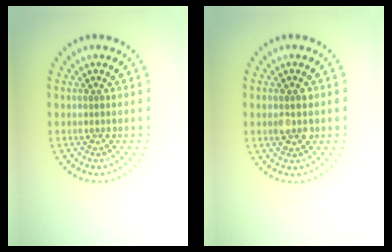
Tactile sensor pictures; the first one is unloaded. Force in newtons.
{"total": 2.0, "press": 2.0, "slide": 0.2}